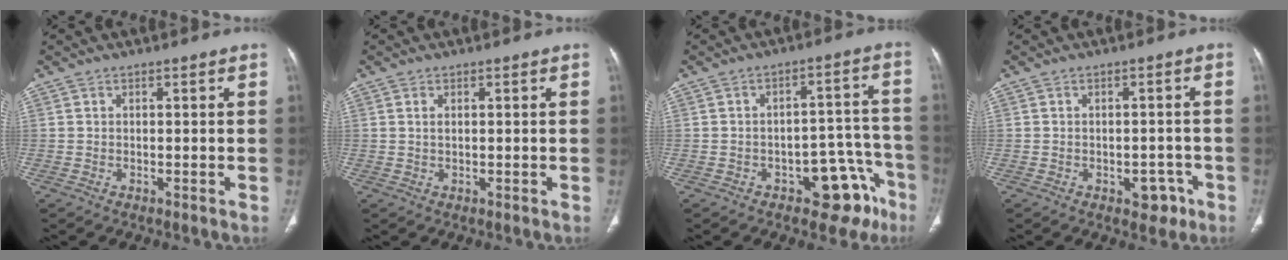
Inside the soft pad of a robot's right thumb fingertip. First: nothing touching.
{"total": 1.1, "force": [0.4, 0.5, 0.9], "torque": [-0.021, 0.003, 0.009]}
{"total": 11.5, "force": [-6.6, 6.4, 6.8], "torque": [-0.031, 0.070, -0.082]}
{"total": 3.9, "force": [-2.0, 2.7, 2.0], "torque": [-0.002, 0.017, -0.021]}